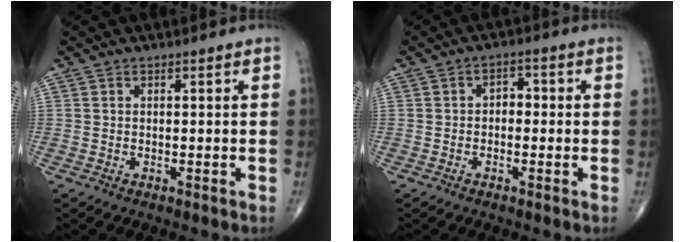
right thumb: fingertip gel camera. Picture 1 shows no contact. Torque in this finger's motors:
{"motor_torque": [-0.24, 0.12, 0.18, 0.18, 0.05]}